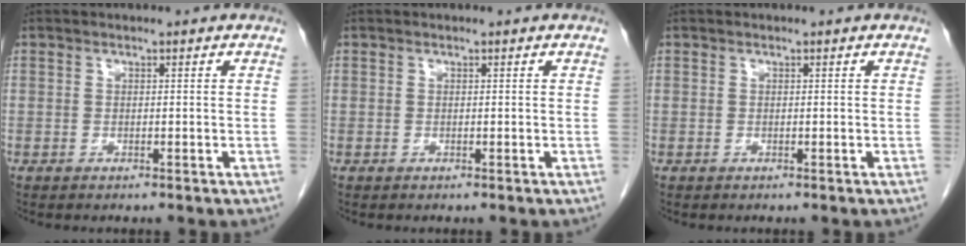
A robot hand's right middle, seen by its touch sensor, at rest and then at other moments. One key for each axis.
{"total": 0.0}
{"total": 0.0}